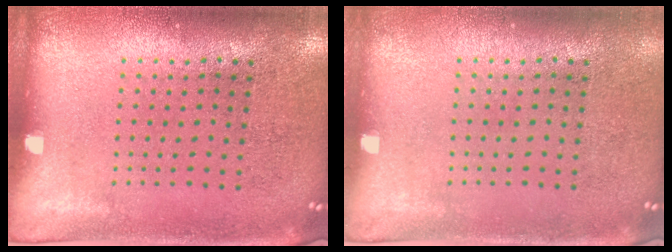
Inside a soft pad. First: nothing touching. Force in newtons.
{"total": 0.0}